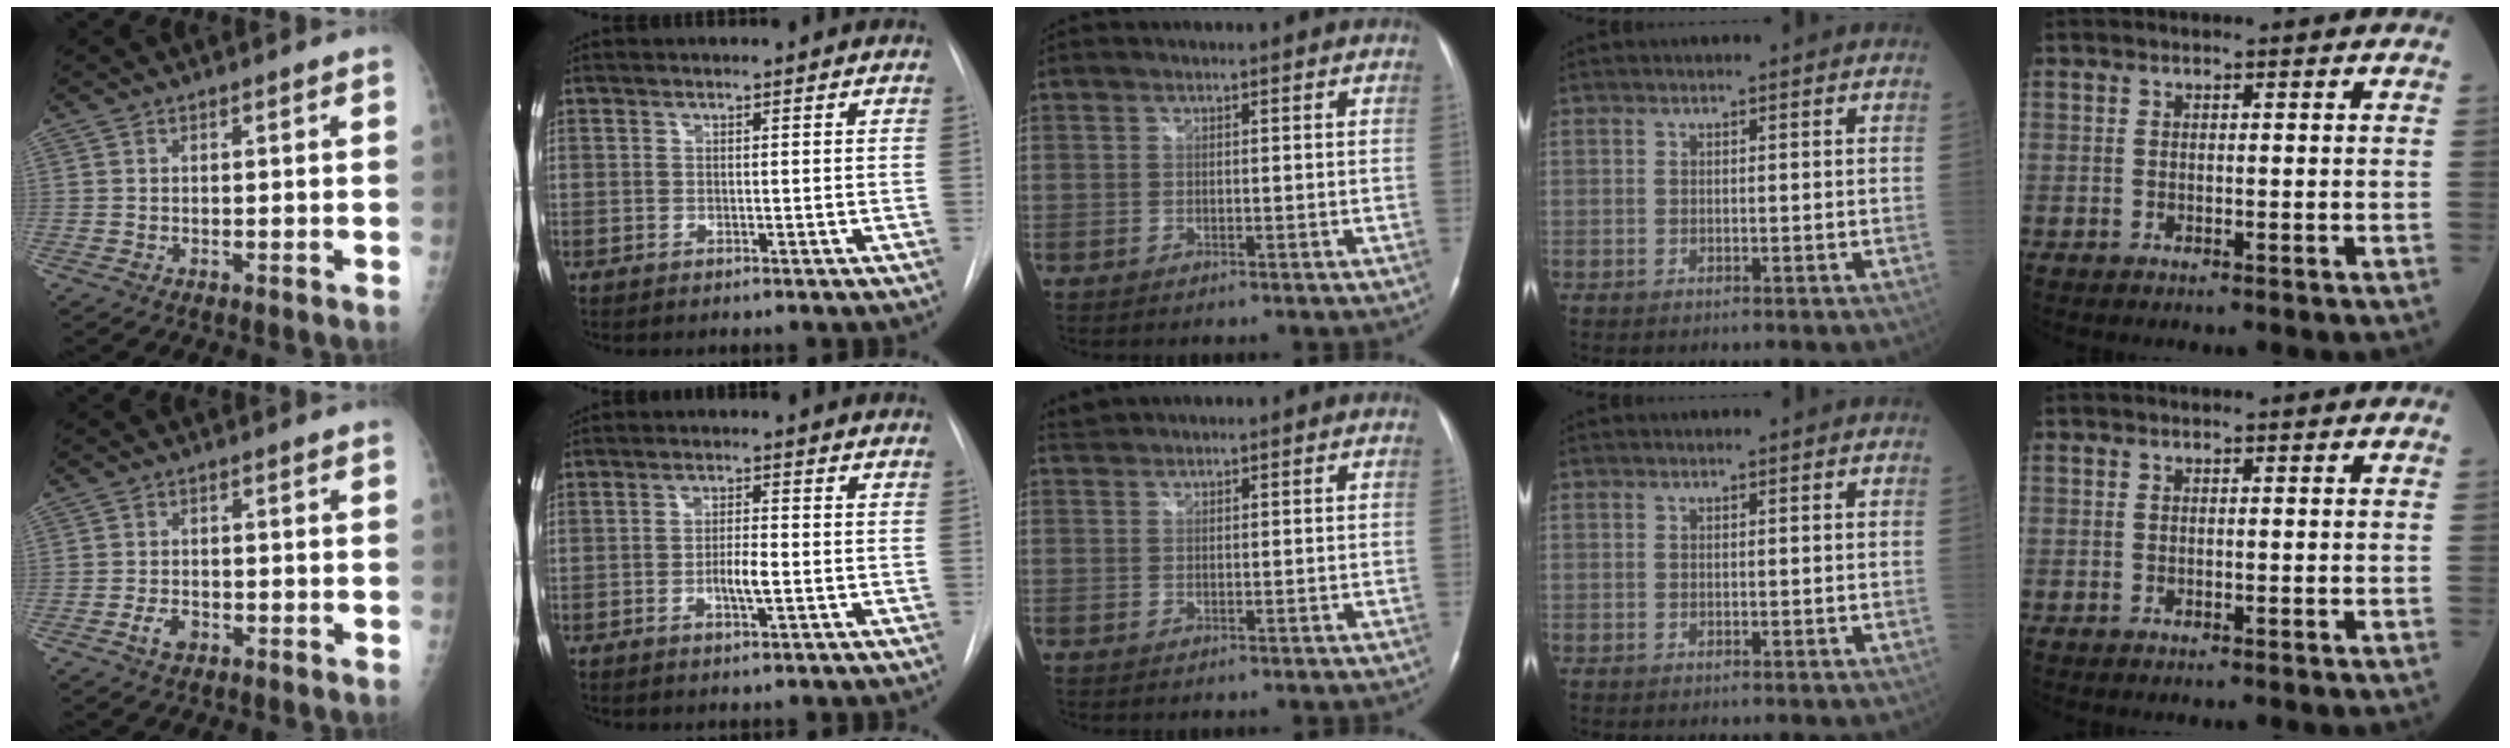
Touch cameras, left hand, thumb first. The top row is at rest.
{"thumb": {"total": 3.0, "force": [-1.6, 1.7, 1.8], "torque": [-0.032, 0.011, -0.025]}, "index": {"total": 3.6, "force": [-1.7, 0.6, 3.1], "torque": [-0.055, -0.005, -0.027]}, "middle": {"total": 1.2, "force": [1.1, -0.1, -0.3], "torque": [-0.004, 0.011, 0.028]}}